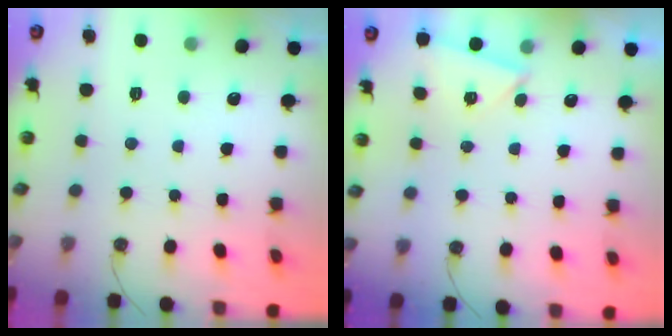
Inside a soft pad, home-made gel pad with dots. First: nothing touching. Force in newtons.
{"total": 3.2, "press": 2.7, "slide": 1.7}